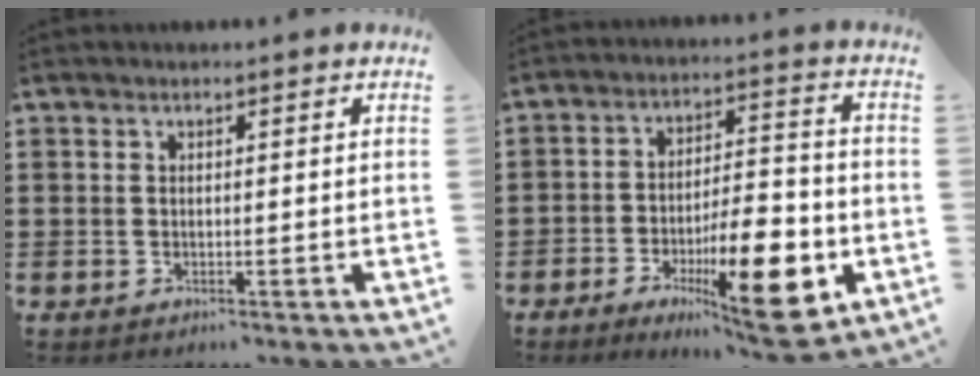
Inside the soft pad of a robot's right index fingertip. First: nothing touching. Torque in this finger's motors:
{"motor_torque": [1.54, -0.31, 0.62, 0.14]}